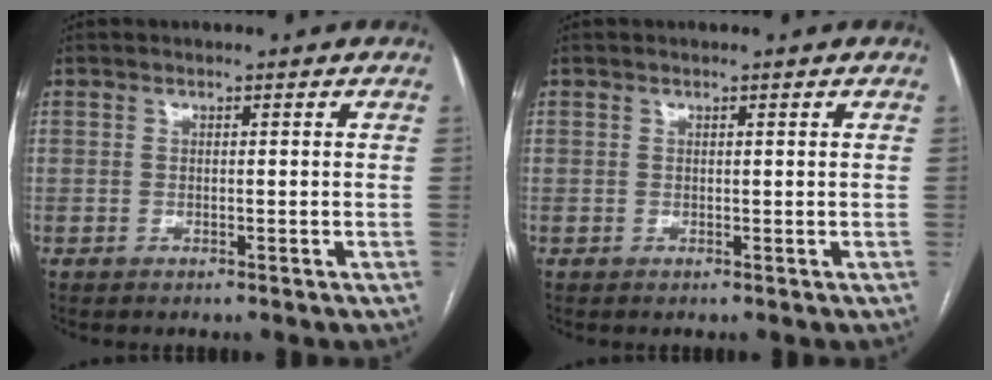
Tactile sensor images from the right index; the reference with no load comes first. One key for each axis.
{"total": 0.0}